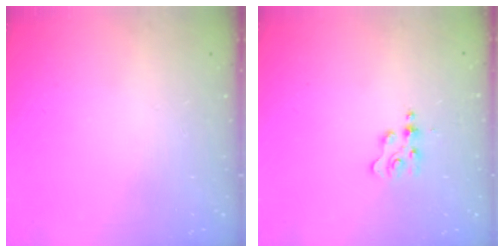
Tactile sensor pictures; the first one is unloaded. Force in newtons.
{"total": 2.3, "press": 2.3, "slide": 0.4}